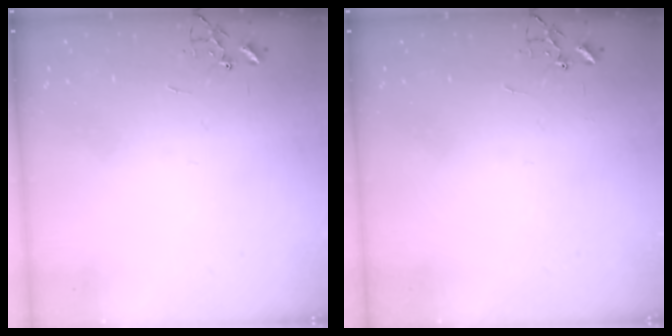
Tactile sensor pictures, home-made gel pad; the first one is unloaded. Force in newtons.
{"total": 0.0}